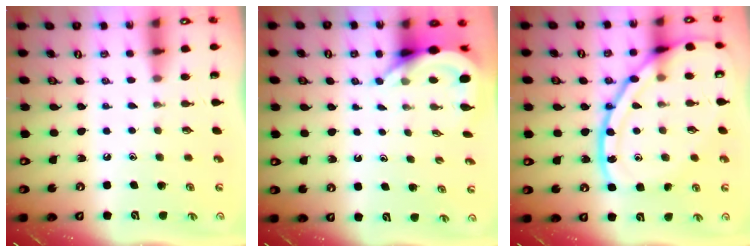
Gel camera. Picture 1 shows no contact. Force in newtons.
{"total": 5.1, "press": 5.0, "slide": 0.5}
{"total": 19.6, "press": 19.5, "slide": 2.0}